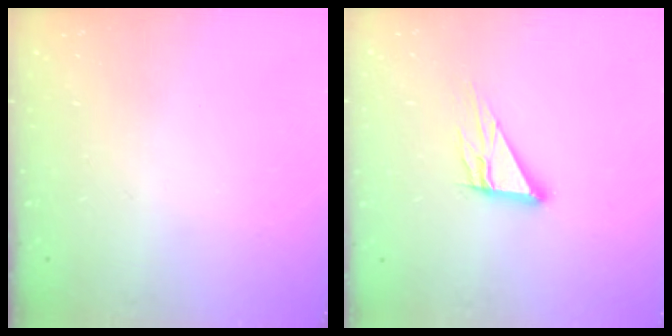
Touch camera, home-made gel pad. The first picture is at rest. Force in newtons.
{"total": 9.0, "press": 9.0, "slide": 0.7}